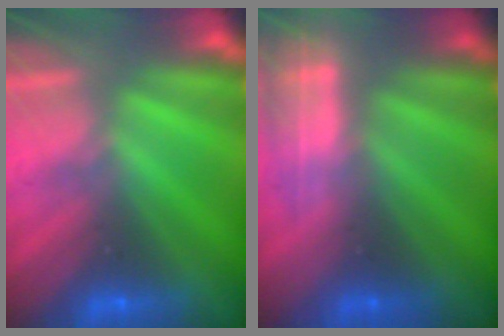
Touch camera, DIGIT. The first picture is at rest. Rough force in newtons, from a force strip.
{"total": 2.4}